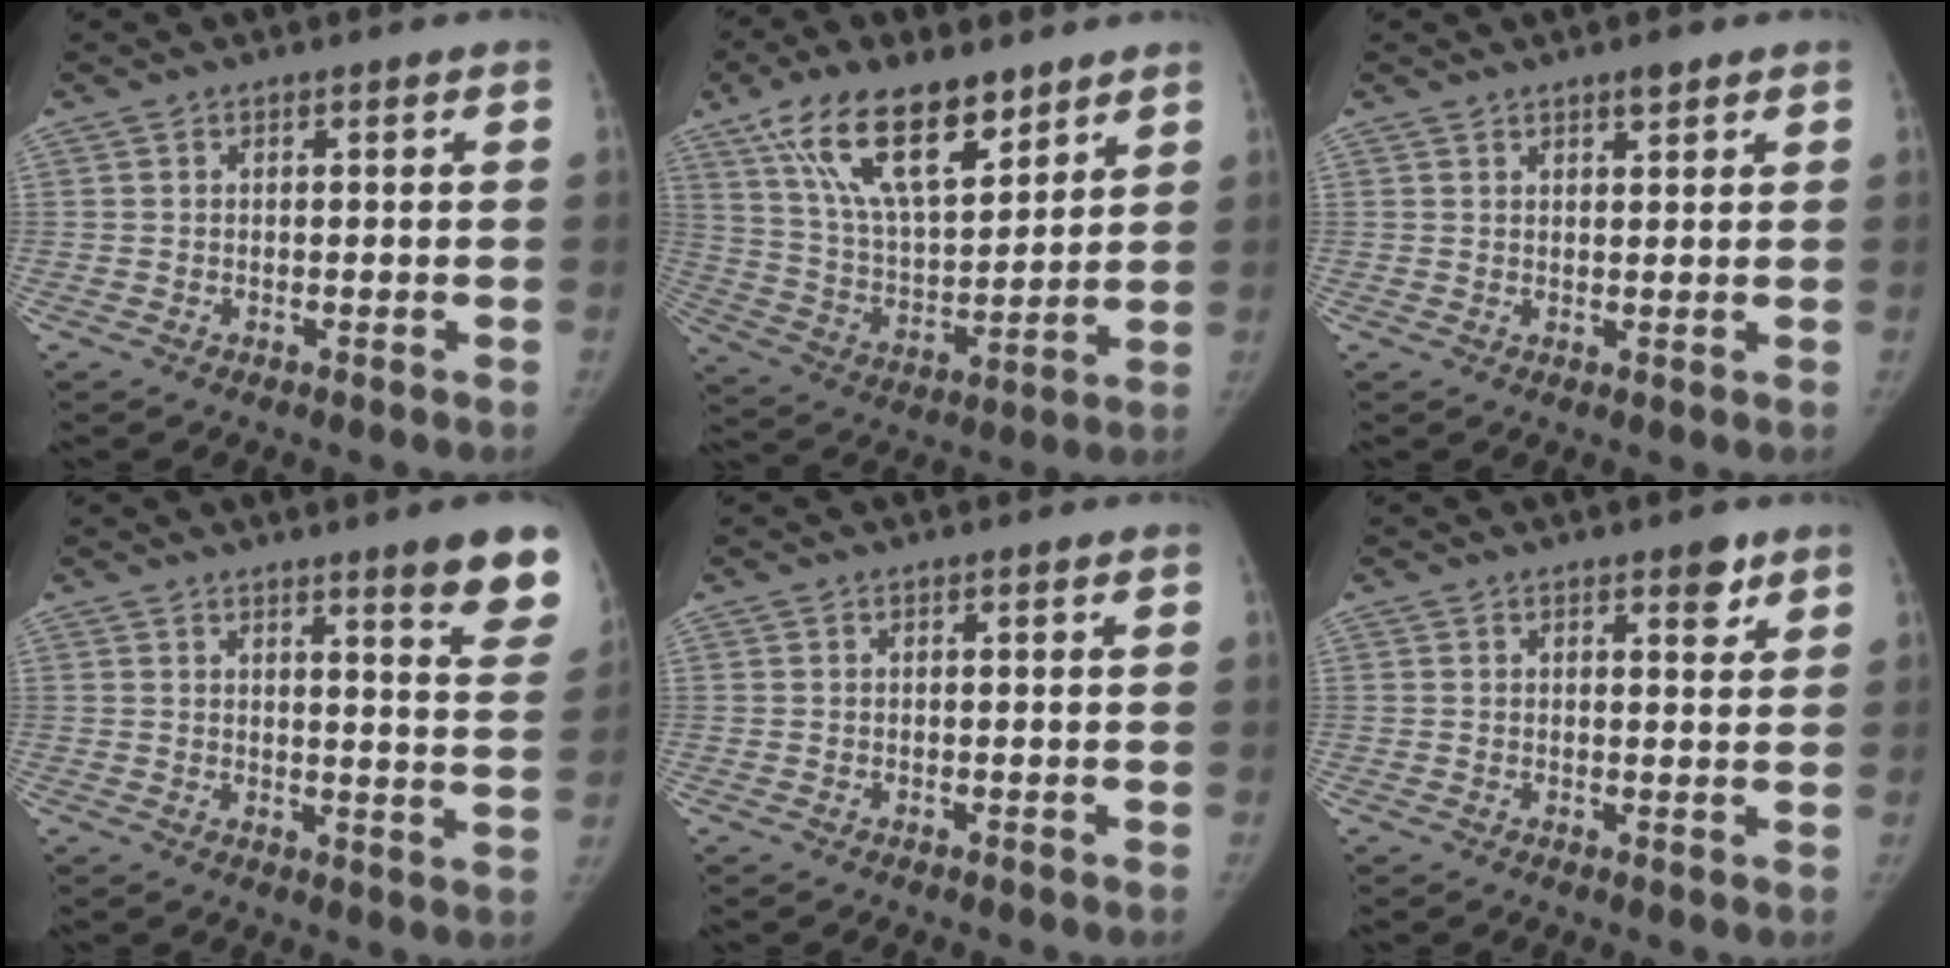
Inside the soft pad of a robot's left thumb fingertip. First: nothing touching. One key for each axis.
{"total": 19.0, "fx": 11.6, "fy": 8.0, "fz": 12.6, "tx": -0.194, "ty": -0.047, "tz": 0.221}
{"total": 2.6, "fx": 1.9, "fy": 0.9, "fz": 1.5, "tx": -0.017, "ty": -0.012, "tz": 0.030}
{"total": 11.2, "fx": 7.9, "fy": 1.4, "fz": 7.8, "tx": -0.071, "ty": -0.046, "tz": 0.086}
{"total": 0.0}
{"total": 3.1, "fx": 2.0, "fy": 1.3, "fz": 2.0, "tx": -0.013, "ty": -0.011, "tz": 0.026}